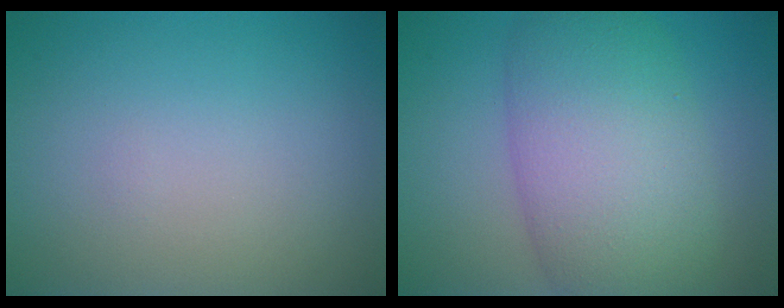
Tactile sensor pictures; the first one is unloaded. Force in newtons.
{"total": 9.5, "press": 9.5, "slide": 0.3}